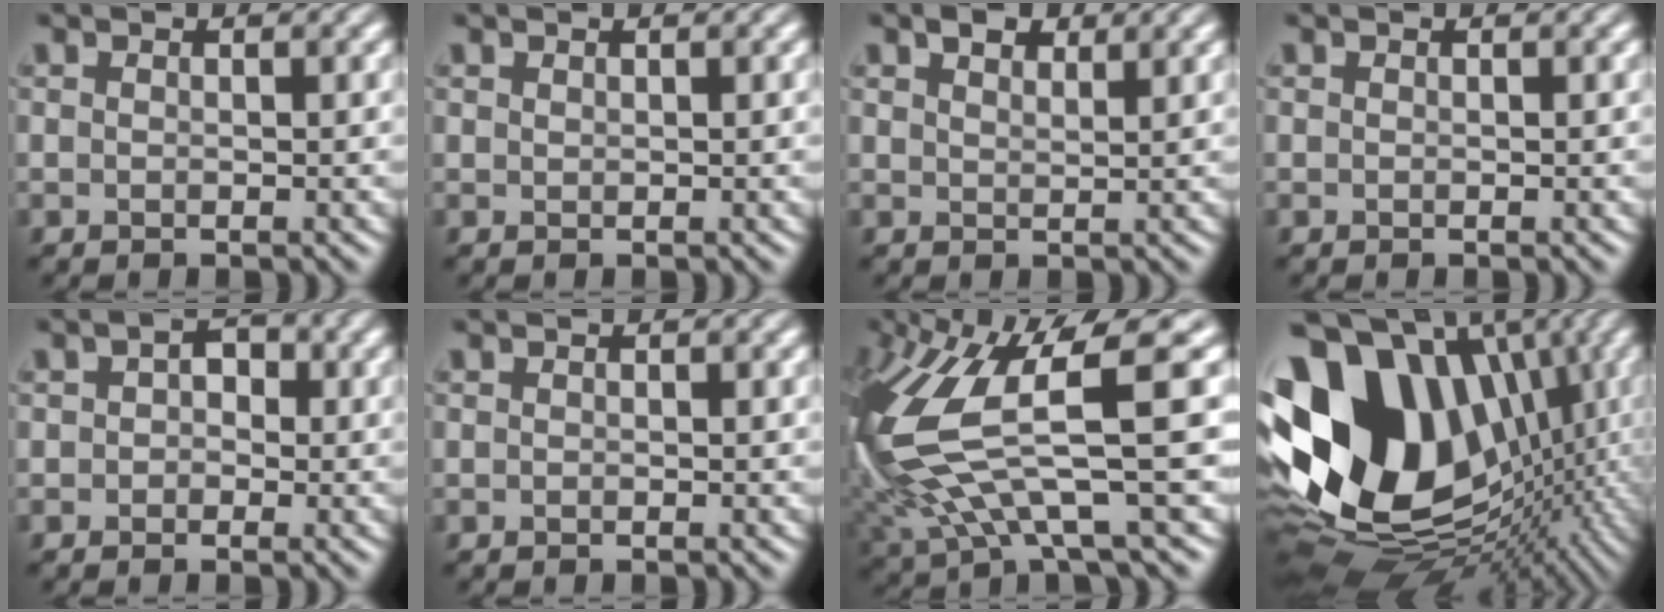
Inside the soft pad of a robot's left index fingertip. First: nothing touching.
{"total": 0.0}
{"total": 1.5, "force": [1.4, 0.2, 0.4], "torque": [-0.008, 0.009, 0.034]}
{"total": 0.0}
{"total": 1.3, "force": [-0.1, 1.0, 0.8], "torque": [-0.014, 0.011, 0.000]}
{"total": 0.0}
{"total": 11.9, "force": [1.1, 3.7, 11.3], "torque": [-0.271, -0.011, 0.040]}
{"total": 16.9, "force": [0.8, 12.7, 11.1], "torque": [-0.227, 0.023, 0.014]}